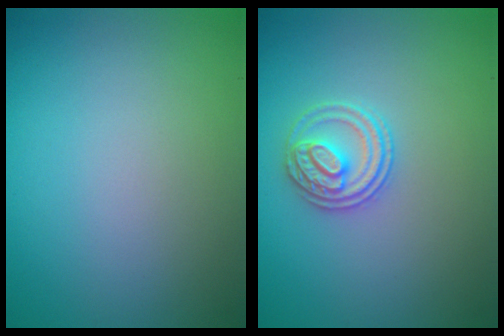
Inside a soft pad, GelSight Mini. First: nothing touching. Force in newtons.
{"total": 2.7, "press": 2.6, "slide": 0.7}